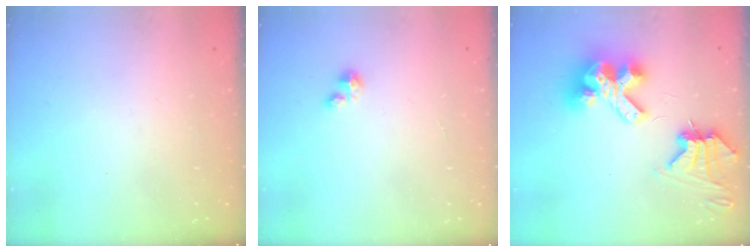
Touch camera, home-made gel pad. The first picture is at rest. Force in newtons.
{"total": 0.7, "press": 0.7, "slide": 0.2}
{"total": 13.0, "press": 13.0, "slide": 0.9}